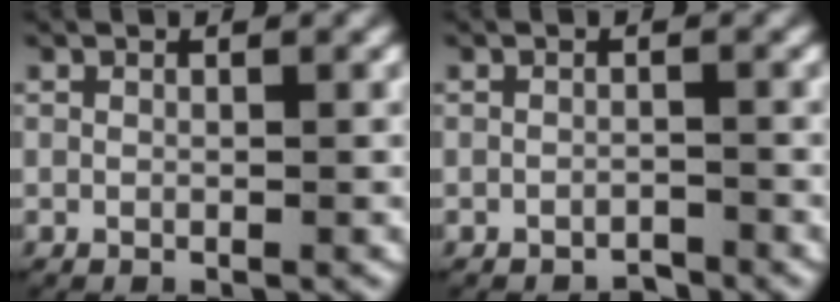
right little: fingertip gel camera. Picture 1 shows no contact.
{"total": 1.3, "force": [-1.3, 0.2, -0.1], "torque": [0.003, -0.004, -0.020]}